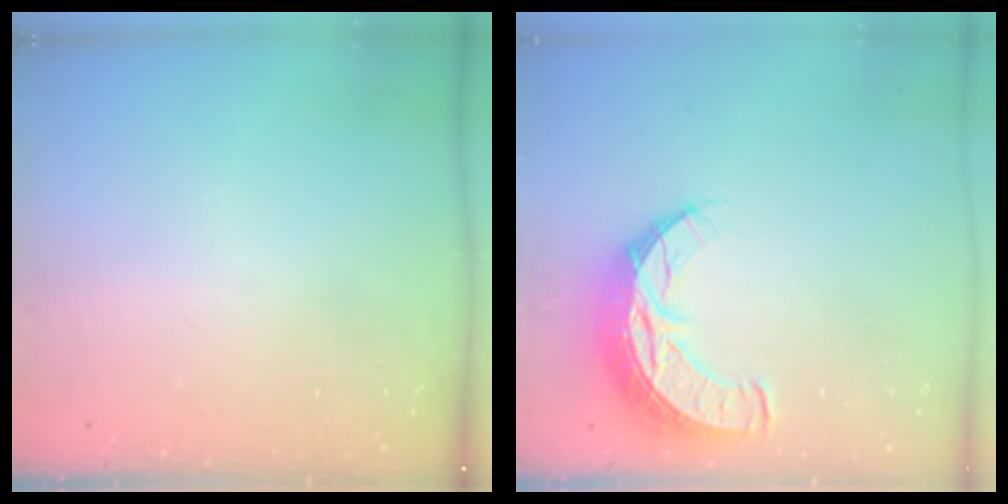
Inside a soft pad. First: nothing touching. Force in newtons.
{"total": 11.5, "press": 11.5, "slide": 0.9}